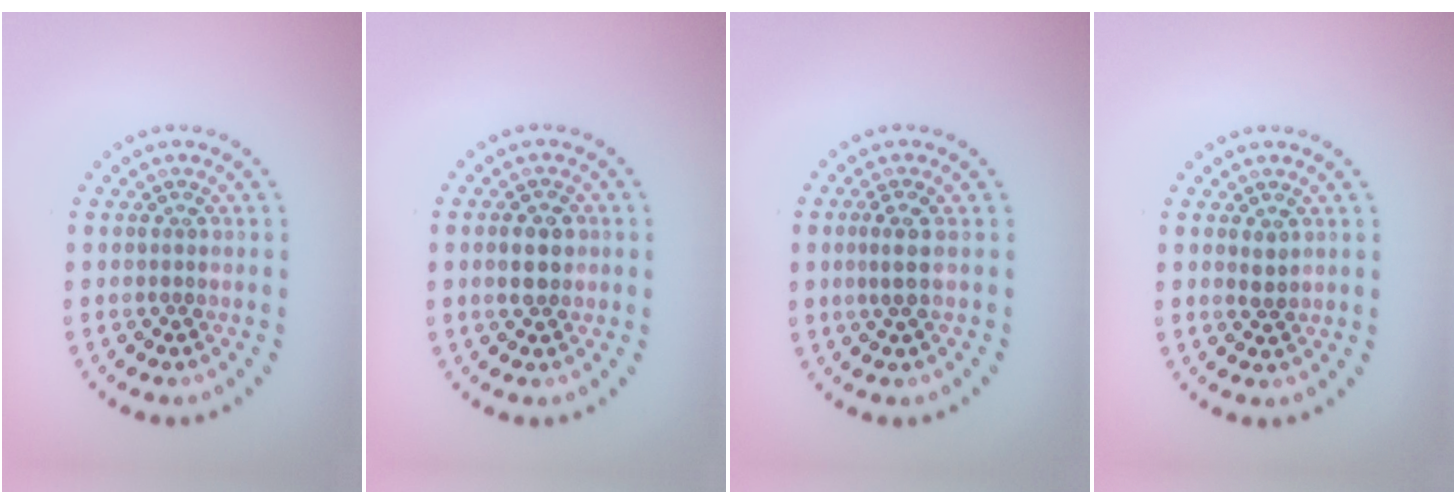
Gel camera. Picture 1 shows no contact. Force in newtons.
{"total": 2.8, "press": 2.8, "slide": 0.0}
{"total": 1.8, "press": 1.4, "slide": 1.2}
{"total": 0.9, "press": 0.8, "slide": 0.4}